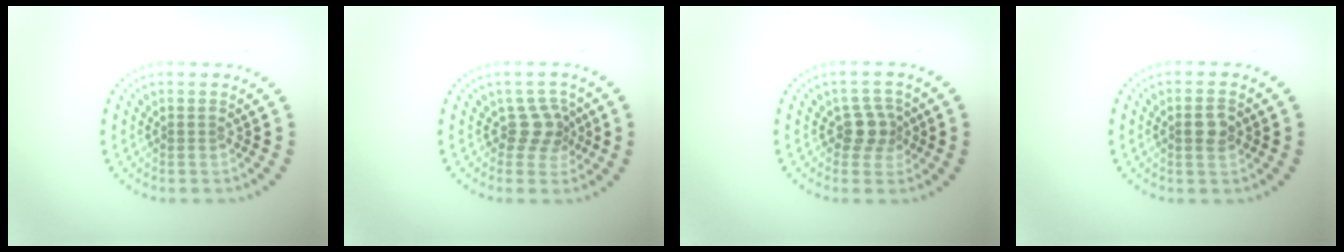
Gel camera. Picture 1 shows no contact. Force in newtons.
{"total": 2.4, "press": 1.9, "slide": 1.6}
{"total": 2.5, "press": 2.0, "slide": 1.5}
{"total": 2.0, "press": 2.0, "slide": 0.3}